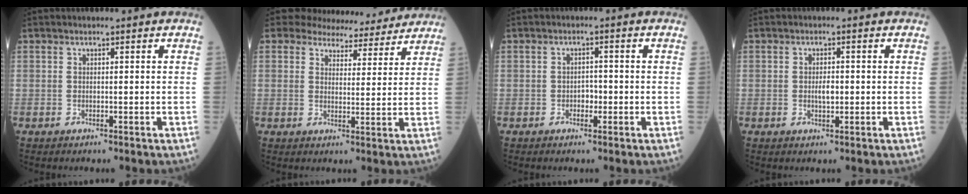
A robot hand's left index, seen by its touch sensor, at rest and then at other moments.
{"total": 10.8, "force": [10.2, 3.2, 1.7], "torque": [-0.009, -0.006, 0.118]}
{"total": 1.6, "force": [-0.8, 1.0, 1.0], "torque": [-0.010, 0.002, -0.015]}
{"total": 1.8, "force": [-0.3, 0.7, 1.7], "torque": [-0.030, -0.003, -0.006]}